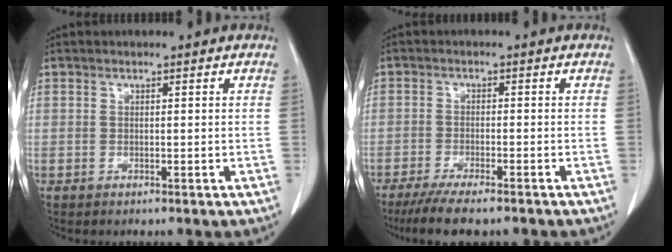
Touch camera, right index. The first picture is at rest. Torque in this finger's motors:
{"motor_torque": [0.77, -0.81, 0.38, 0.10]}